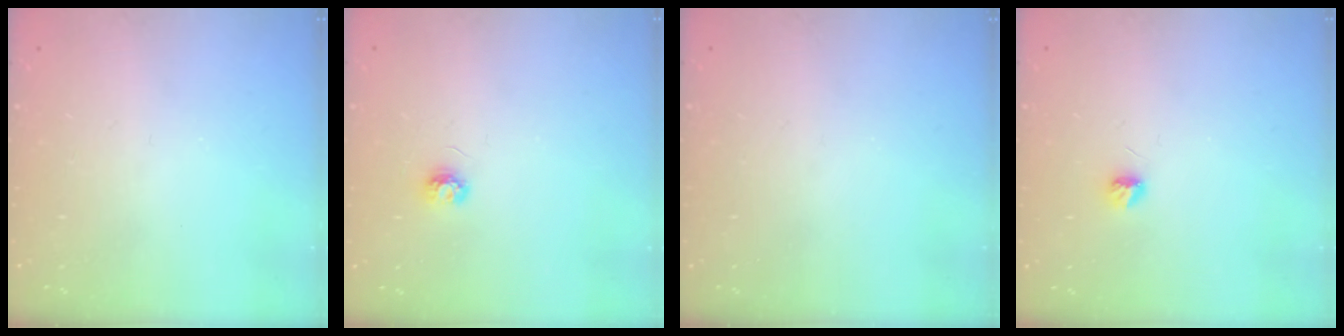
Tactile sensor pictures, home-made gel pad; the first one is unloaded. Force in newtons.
{"total": 3.5, "press": 3.4, "slide": 0.3}
{"total": 0.0}
{"total": 3.8, "press": 3.7, "slide": 0.5}